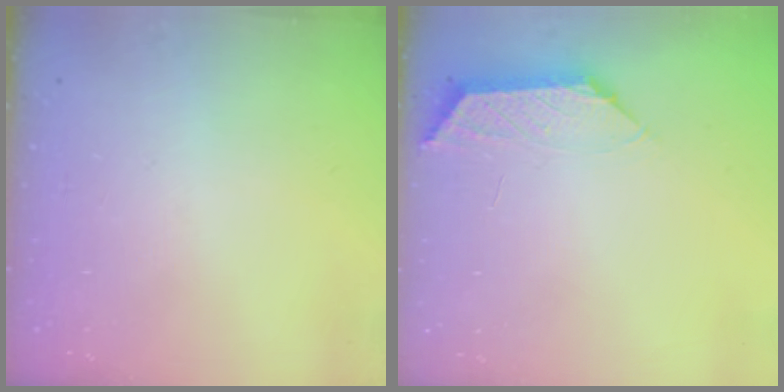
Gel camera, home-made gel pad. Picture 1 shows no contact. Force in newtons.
{"total": 1.7, "press": 1.6, "slide": 0.5}